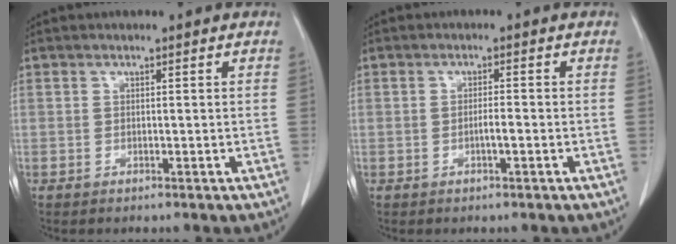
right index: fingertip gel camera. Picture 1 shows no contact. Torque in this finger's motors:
{"motor_torque": [0.30, -0.13, 0.25, 0.05]}